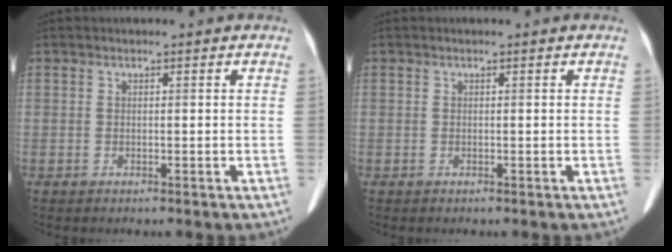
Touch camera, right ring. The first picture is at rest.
{"total": 0.0}